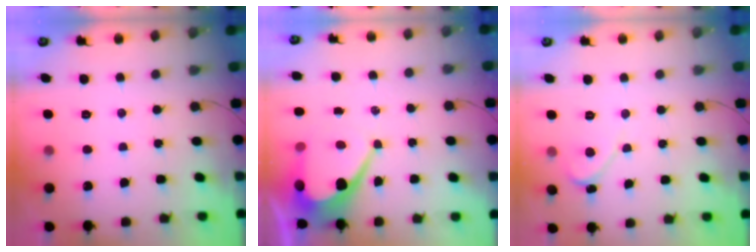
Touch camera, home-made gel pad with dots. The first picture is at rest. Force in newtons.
{"total": 11.5, "press": 11.4, "slide": 0.9}
{"total": 2.1, "press": 2.1, "slide": 0.2}